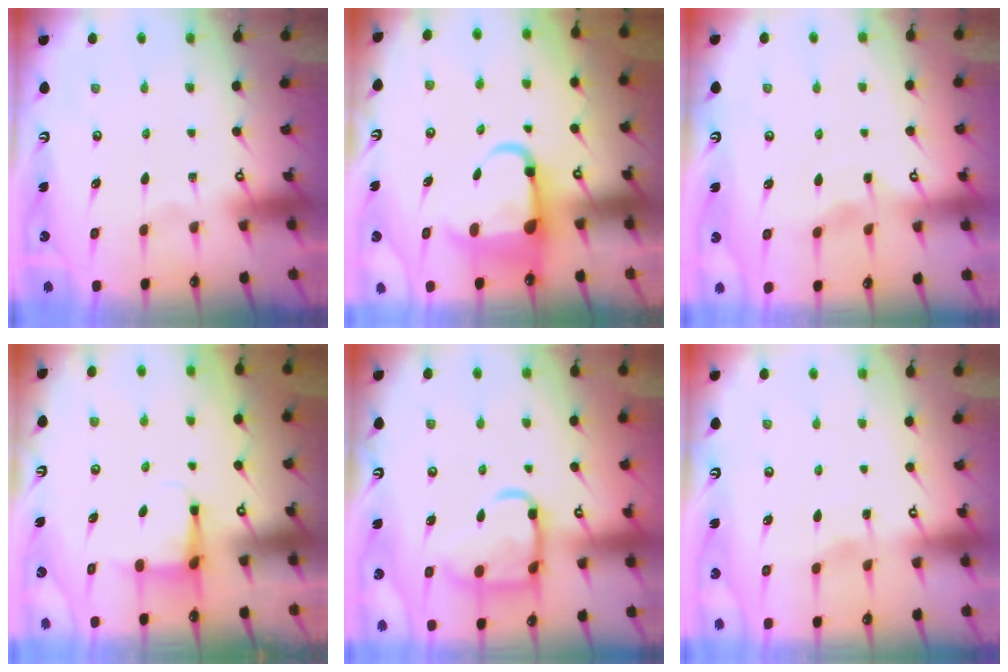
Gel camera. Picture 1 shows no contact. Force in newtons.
{"total": 6.2, "press": 5.9, "slide": 1.7}
{"total": 2.9, "press": 2.9, "slide": 0.5}
{"total": 4.1, "press": 4.1, "slide": 0.5}
{"total": 14.9, "press": 14.8, "slide": 1.3}
{"total": 2.6, "press": 2.6, "slide": 0.3}